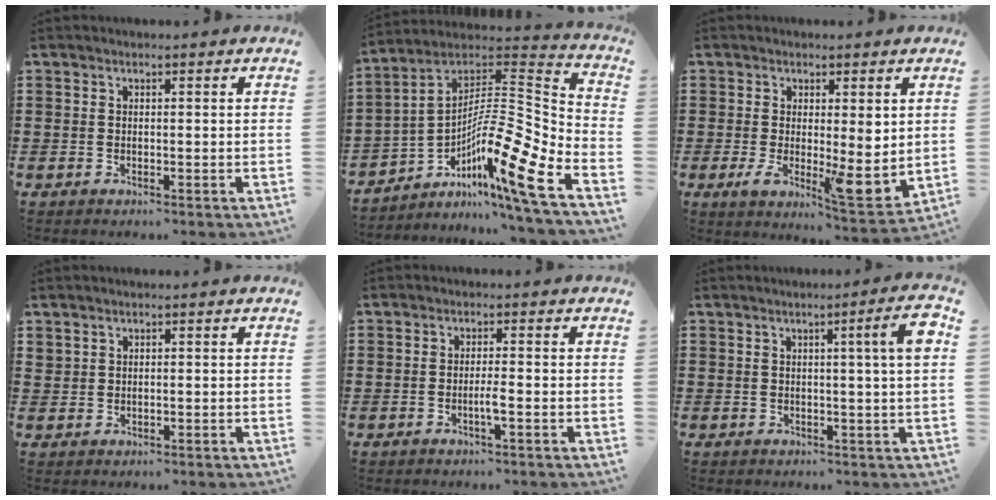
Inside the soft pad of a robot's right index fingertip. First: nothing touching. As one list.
[{"total": 14.0, "force": [-6.5, 2.0, 12.3], "torque": [-0.205, -0.023, -0.128]}, {"total": 6.3, "force": [0.6, 2.5, 5.8], "torque": [-0.080, -0.023, 0.013]}, {"total": 0.9, "force": [0.6, 0.6, 0.3], "torque": [-0.009, 0.003, 0.012]}, {"total": 2.2, "force": [-0.9, 0.0, 2.0], "torque": [-0.036, 0.000, -0.018]}, {"total": 5.6, "force": [1.5, -0.2, 5.4], "torque": [-0.088, -0.011, 0.017]}]